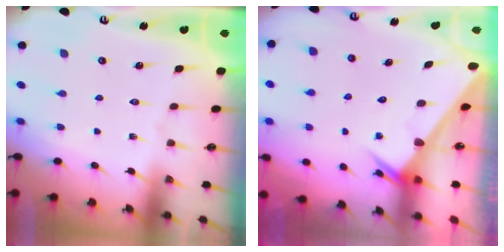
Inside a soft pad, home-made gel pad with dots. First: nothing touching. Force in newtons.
{"total": 2.5, "press": 2.5, "slide": 0.1}